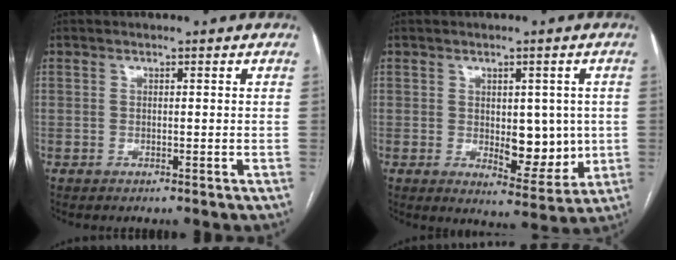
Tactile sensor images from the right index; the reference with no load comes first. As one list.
[{"total": 8.1, "force": [-0.1, 4.0, 7.1], "torque": [-0.083, -0.004, 0.012]}]